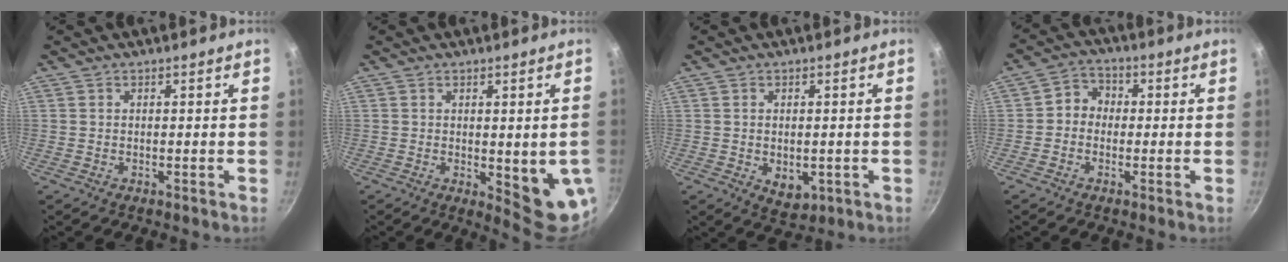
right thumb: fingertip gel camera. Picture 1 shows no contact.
{"total": 9.3, "force": [-1.0, 2.9, 8.8], "torque": [-0.082, -0.016, -0.005]}
{"total": 4.9, "force": [-1.0, 3.2, 3.6], "torque": [-0.047, -0.010, -0.005]}
{"total": 4.5, "force": [-0.3, 4.0, 2.1], "torque": [-0.008, 0.014, -0.021]}